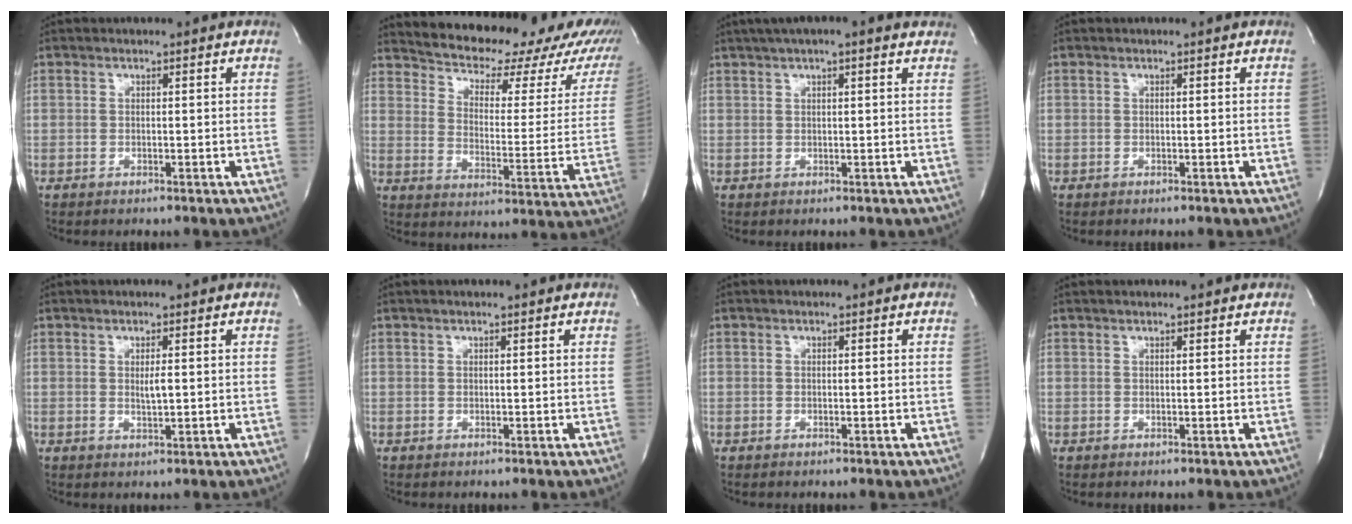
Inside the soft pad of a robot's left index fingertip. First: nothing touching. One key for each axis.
{"total": 24.8, "fx": 22.0, "fy": 7.5, "fz": 8.7, "tx": -0.130, "ty": -0.063, "tz": 0.256}
{"total": 7.8, "fx": 5.8, "fy": 1.1, "fz": 5.1, "tx": -0.082, "ty": 0.037, "tz": 0.076}
{"total": 0.0}
{"total": 1.7, "fx": 0.4, "fy": 0.2, "fz": 1.6, "tx": -0.033, "ty": -0.003, "tz": 0.007}
{"total": 1.9, "fx": 1.7, "fy": 0.1, "fz": 1.0, "tx": -0.013, "ty": 0.018, "tz": 0.021}
{"total": 0.0}
{"total": 3.3, "fx": 3.1, "fy": 0.4, "fz": 1.2, "tx": -0.018, "ty": 0.021, "tz": 0.035}